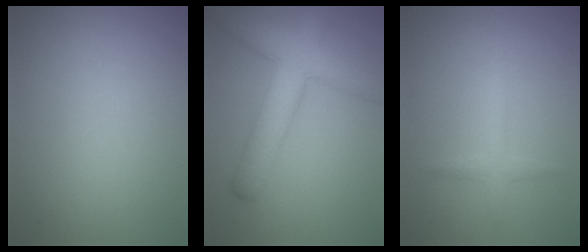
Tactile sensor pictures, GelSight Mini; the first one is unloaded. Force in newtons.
{"total": 6.3, "press": 6.3, "slide": 0.3}
{"total": 1.7, "press": 1.7, "slide": 0.0}